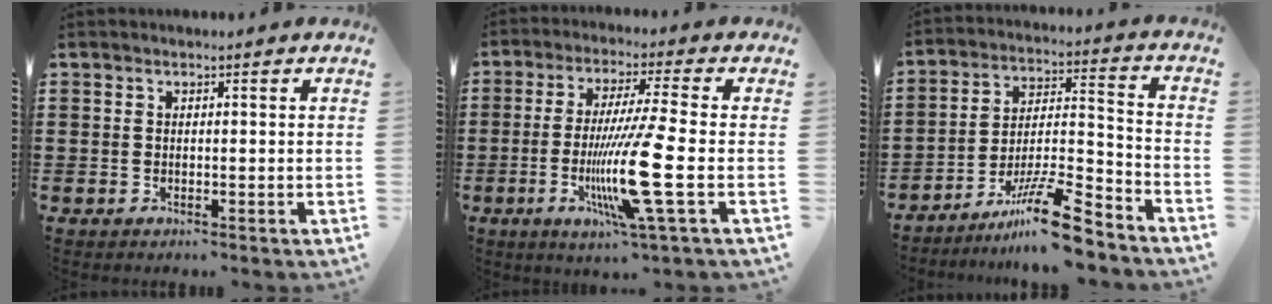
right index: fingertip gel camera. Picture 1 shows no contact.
{"total": 13.1, "force": [-3.1, -0.1, 12.7], "torque": [-0.256, -0.027, -0.066]}
{"total": 12.6, "force": [-9.7, 1.5, 7.8], "torque": [-0.128, 0.032, -0.180]}